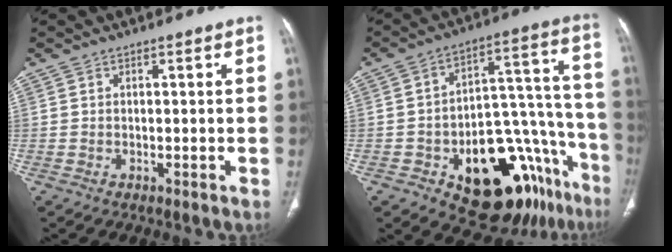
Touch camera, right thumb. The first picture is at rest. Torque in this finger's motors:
{"motor_torque": [4.73, 0.27, 1.06, -1.41, 0.08]}